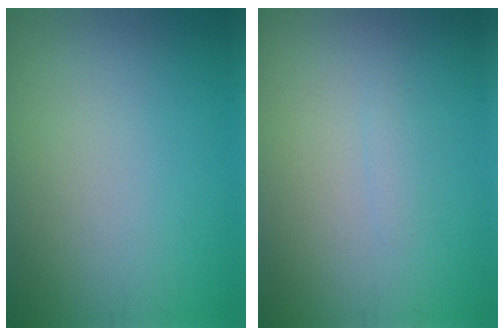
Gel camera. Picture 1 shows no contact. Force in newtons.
{"total": 0.7, "press": 0.7, "slide": 0.1}